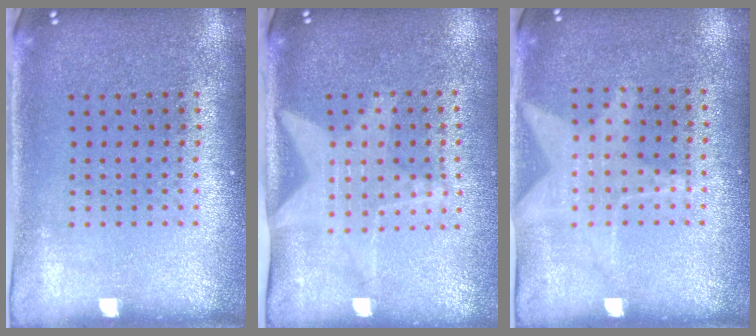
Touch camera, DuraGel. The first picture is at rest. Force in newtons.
{"total": 1.9, "press": 1.5, "slide": 1.1}
{"total": 1.2, "press": 0.9, "slide": 0.8}